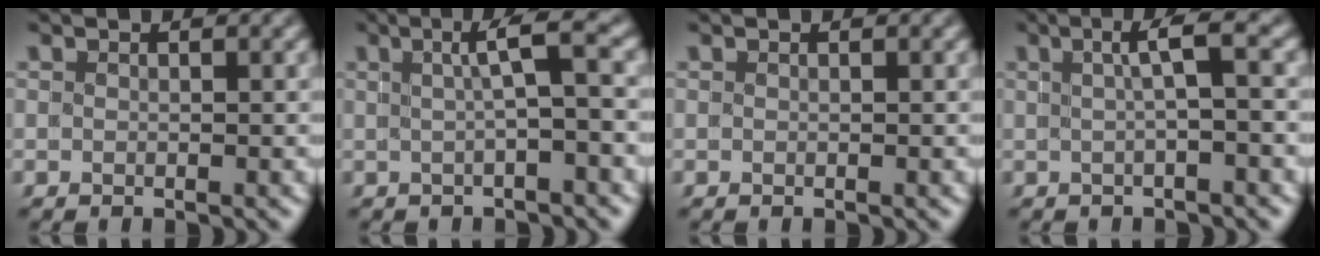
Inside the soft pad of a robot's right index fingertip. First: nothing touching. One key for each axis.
{"total": 2.6, "fx": 0.2, "fy": -0.6, "fz": 2.6, "tx": -0.026, "ty": 0.010, "tz": 0.006}
{"total": 0.0}
{"total": 2.3, "fx": 0.2, "fy": -0.5, "fz": 2.2, "tx": -0.026, "ty": 0.008, "tz": 0.006}